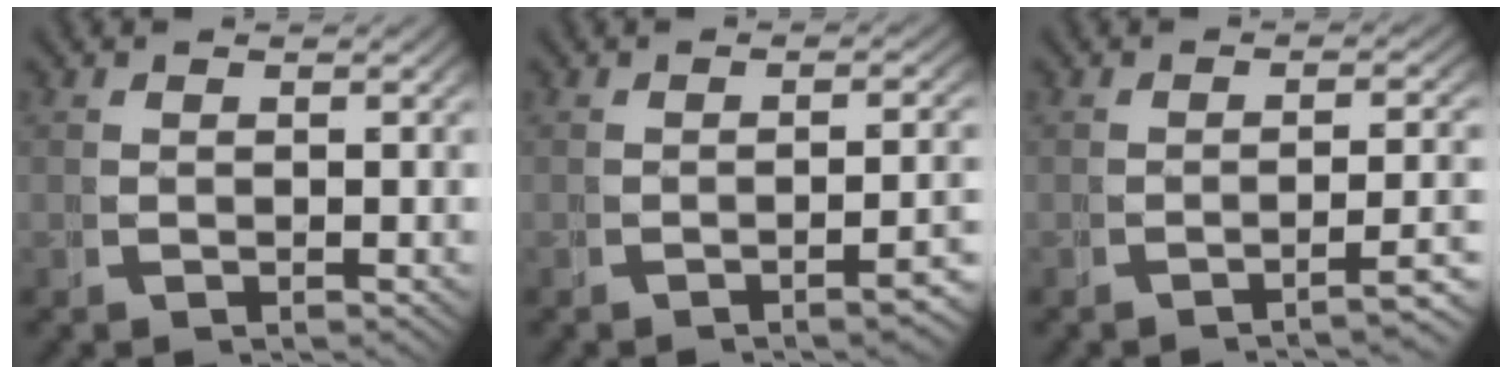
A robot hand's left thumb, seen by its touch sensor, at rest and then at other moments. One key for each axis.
{"total": 2.7, "fx": -1.5, "fy": 0.2, "fz": 2.2, "tx": -0.027, "ty": 0.007, "tz": -0.023}
{"total": 3.3, "fx": -2.1, "fy": 0.0, "fz": 2.5, "tx": -0.031, "ty": 0.007, "tz": -0.034}